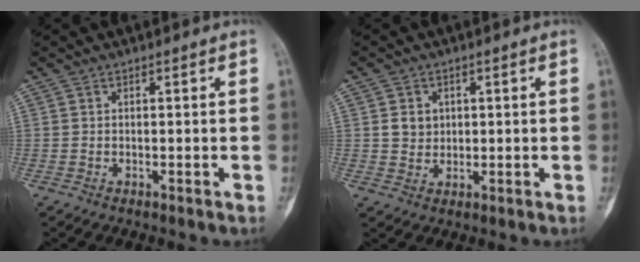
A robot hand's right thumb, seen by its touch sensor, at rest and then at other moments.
{"total": 3.7, "force": [0.9, 3.2, 1.6], "torque": [-0.010, -0.003, 0.018]}